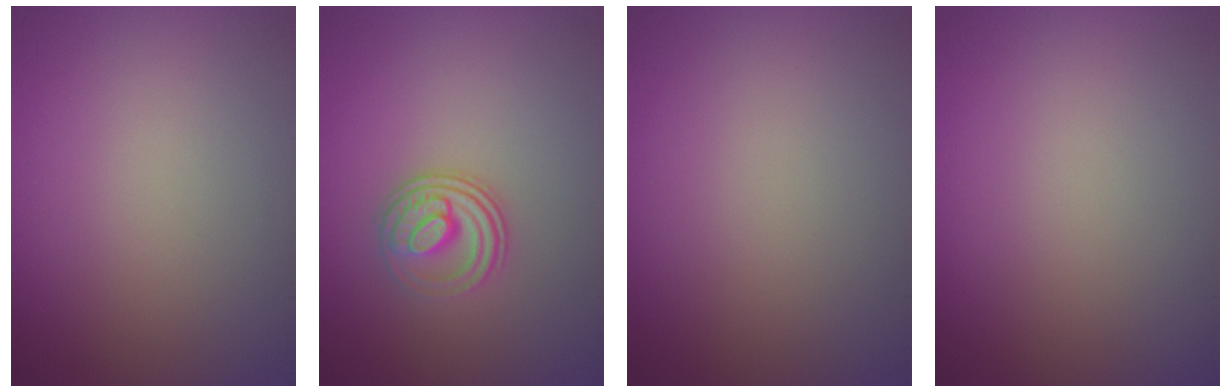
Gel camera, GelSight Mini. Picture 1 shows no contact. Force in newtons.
{"total": 3.1, "press": 2.5, "slide": 1.9}
{"total": 0.0}
{"total": 0.0}